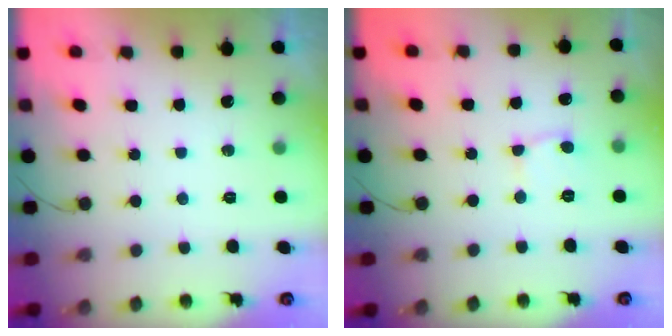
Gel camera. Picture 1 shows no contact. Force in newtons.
{"total": 2.7, "press": 2.7, "slide": 0.2}